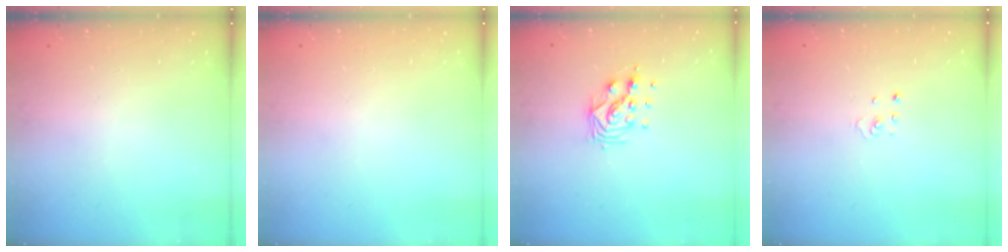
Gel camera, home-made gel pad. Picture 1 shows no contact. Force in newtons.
{"total": 0.0}
{"total": 8.8, "press": 8.7, "slide": 0.9}
{"total": 1.1, "press": 1.1, "slide": 0.1}